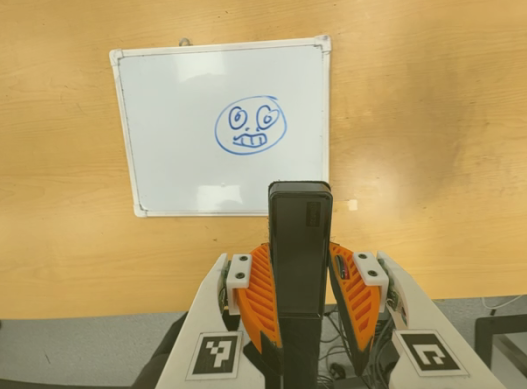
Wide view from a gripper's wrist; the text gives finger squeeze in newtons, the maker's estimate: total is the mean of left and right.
{"total": 4.8, "left": 3.5, "right": 6.2}